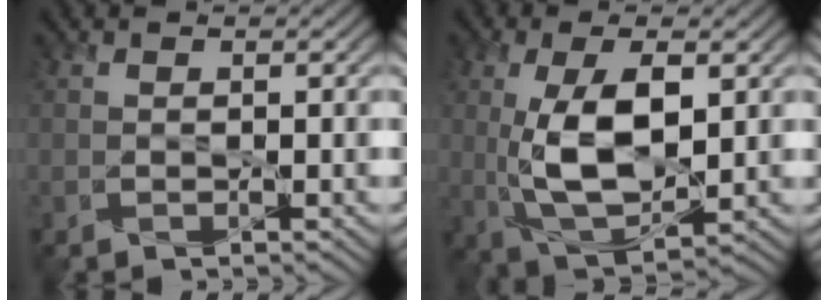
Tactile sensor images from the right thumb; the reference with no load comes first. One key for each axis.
{"total": 9.9, "fx": 0.7, "fy": 4.6, "fz": 8.8, "tx": -0.182, "ty": -0.001, "tz": 0.019}